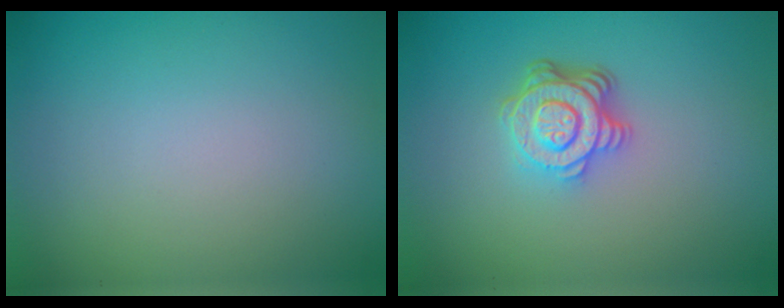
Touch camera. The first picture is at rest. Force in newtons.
{"total": 4.7, "press": 3.5, "slide": 3.2}